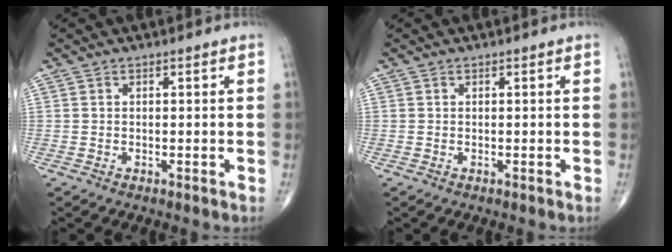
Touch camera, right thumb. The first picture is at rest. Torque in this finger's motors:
{"motor_torque": [0.59, 0.07, 0.00, 0.00, 0.00]}